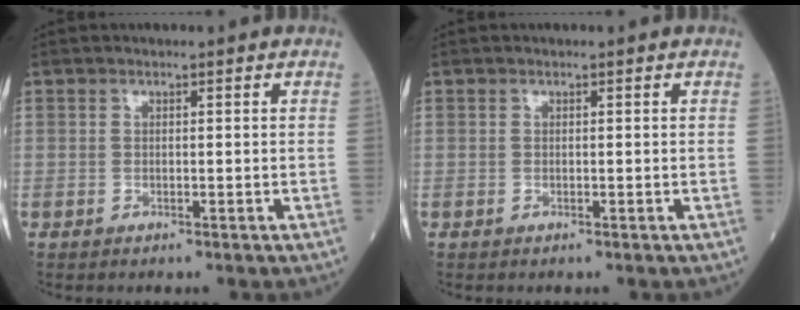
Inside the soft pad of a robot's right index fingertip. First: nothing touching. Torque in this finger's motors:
{"motor_torque": [0.00, 0.00, 0.00, -0.01]}